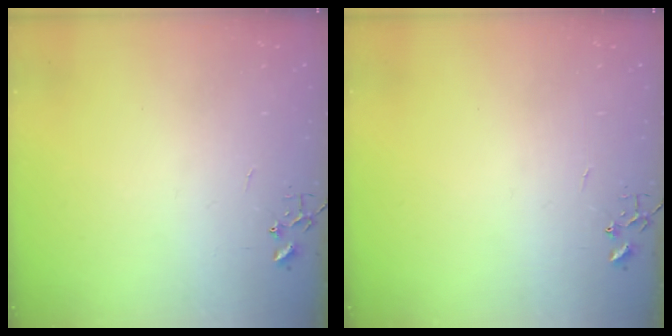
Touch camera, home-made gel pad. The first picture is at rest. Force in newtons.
{"total": 0.0}